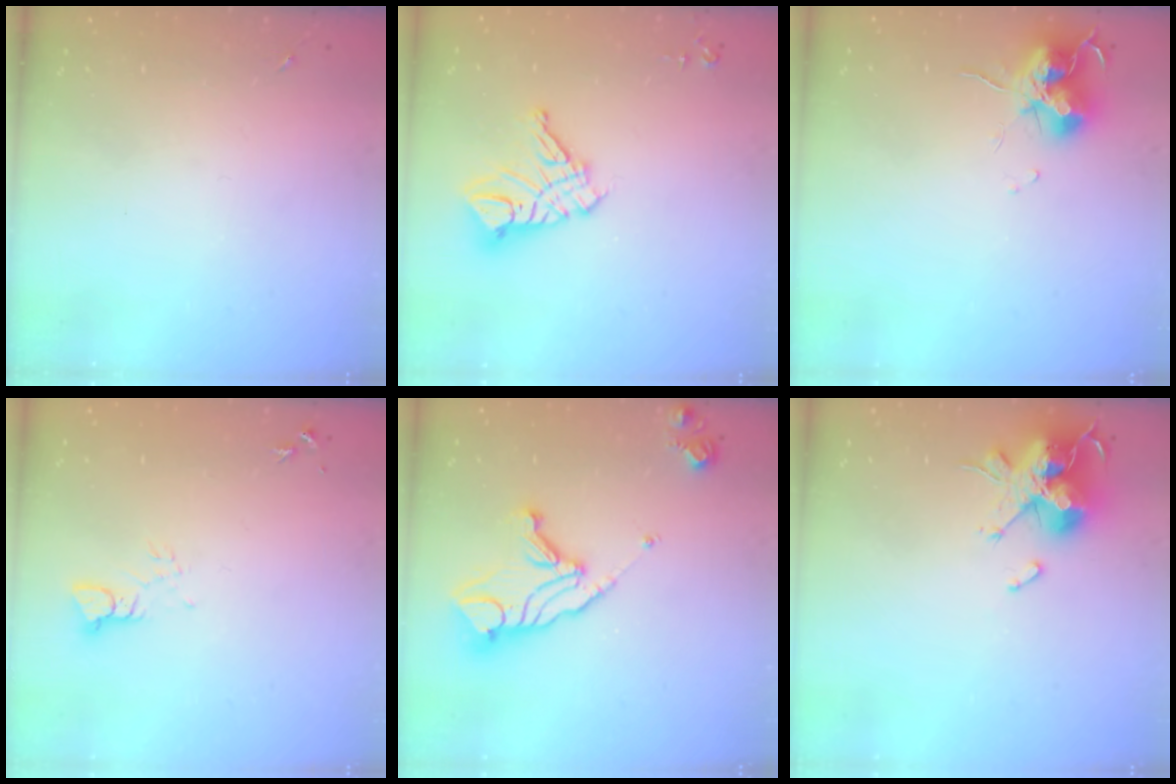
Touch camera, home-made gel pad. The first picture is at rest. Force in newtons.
{"total": 12.6, "press": 12.5, "slide": 1.3}
{"total": 12.6, "press": 12.5, "slide": 1.4}
{"total": 3.3, "press": 3.3, "slide": 0.3}
{"total": 14.9, "press": 14.8, "slide": 1.5}
{"total": 15.3, "press": 15.1, "slide": 2.4}